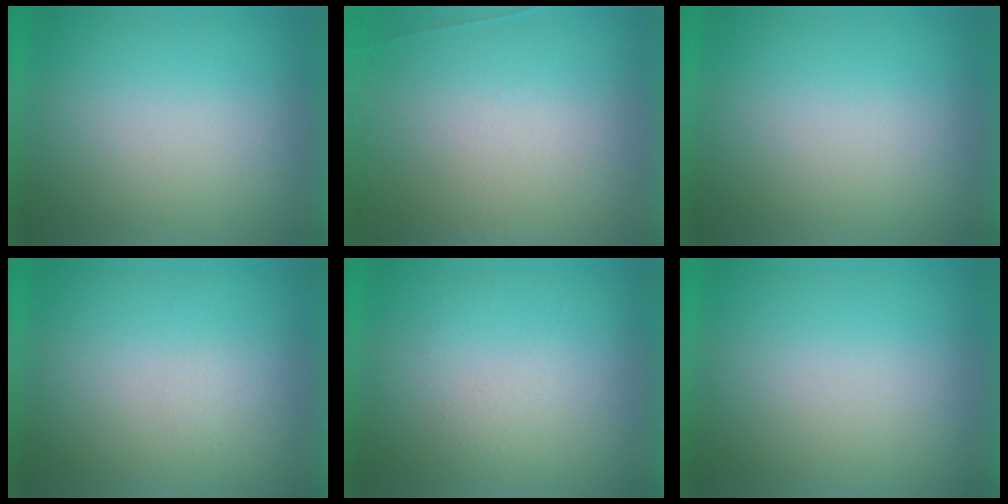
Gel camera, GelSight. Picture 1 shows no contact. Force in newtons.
{"total": 6.7}
{"total": 0.0}
{"total": 1.3}
{"total": 1.1}
{"total": 0.0}